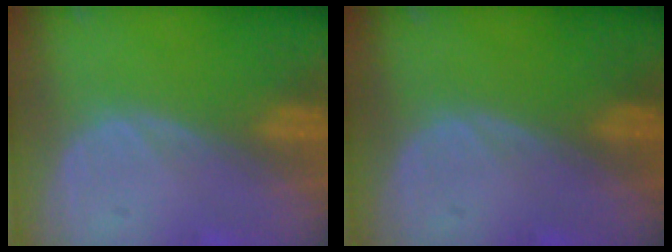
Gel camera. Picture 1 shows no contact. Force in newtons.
{"total": 0.0}